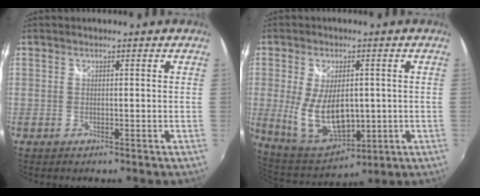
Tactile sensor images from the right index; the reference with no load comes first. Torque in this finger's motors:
{"motor_torque": [1.73, 0.40, 0.36, 0.18]}